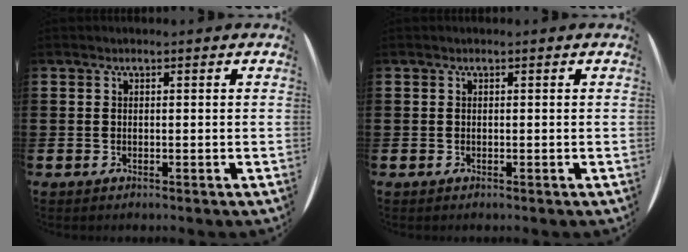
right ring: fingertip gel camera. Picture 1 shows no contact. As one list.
[{"total": 0.0}]